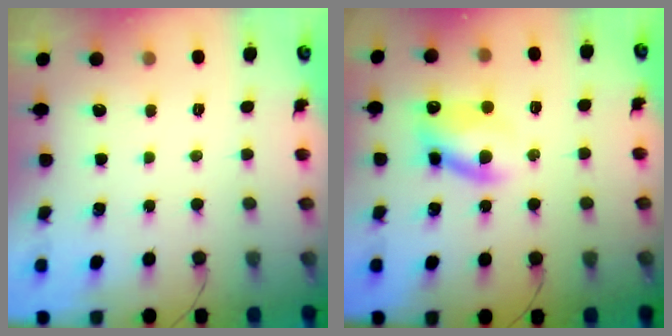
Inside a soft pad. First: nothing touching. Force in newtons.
{"total": 10.8, "press": 10.6, "slide": 2.1}